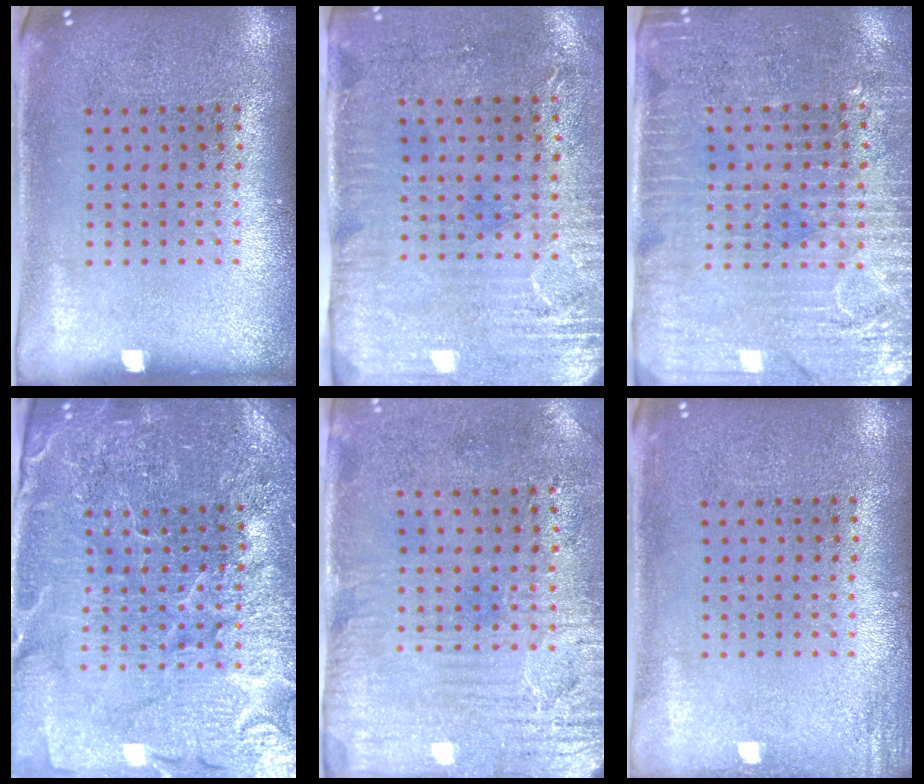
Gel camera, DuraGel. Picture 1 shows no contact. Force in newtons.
{"total": 2.9, "press": 2.4, "slide": 1.6}
{"total": 3.6, "press": 3.2, "slide": 1.8}
{"total": 5.0, "press": 4.7, "slide": 1.8}
{"total": 3.2, "press": 2.7, "slide": 1.8}
{"total": 1.2, "press": 1.2, "slide": 0.1}